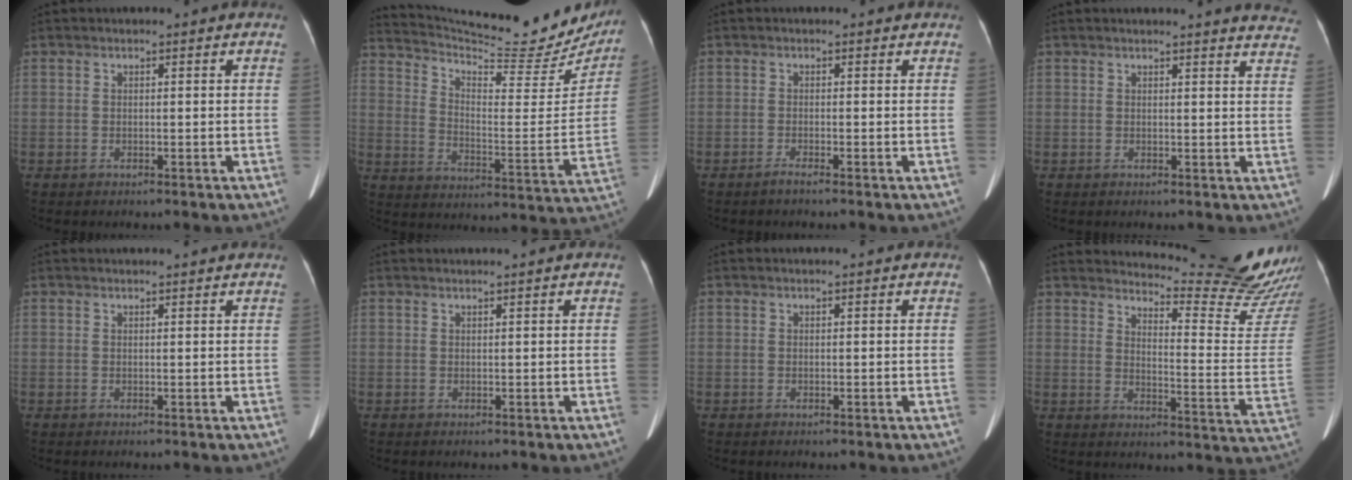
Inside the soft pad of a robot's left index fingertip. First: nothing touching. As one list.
[{"total": 25.1, "force": [23.2, 4.2, 8.5], "torque": [-0.145, -0.080, 0.305]}, {"total": 0.9, "force": [-0.6, 0.0, 0.7], "torque": [-0.016, -0.004, -0.014]}, {"total": 11.9, "force": [11.5, 1.2, 2.9], "torque": [-0.009, -0.062, 0.095]}, {"total": 4.8, "force": [4.5, 0.1, 1.6], "torque": [-0.018, 0.005, 0.044]}, {"total": 2.9, "force": [2.6, -0.5, 1.1], "torque": [-0.011, 0.004, 0.031]}, {"total": 1.6, "force": [1.5, 0.1, 0.6], "torque": [-0.004, 0.001, 0.014]}, {"total": 20.9, "force": [20.0, 0.3, 5.9], "torque": [-0.086, -0.158, 0.226]}]